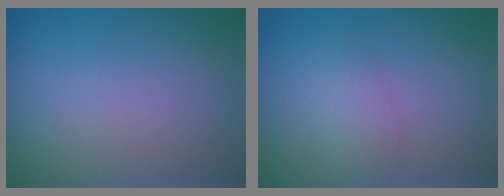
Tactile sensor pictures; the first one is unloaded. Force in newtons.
{"total": 2.0, "press": 2.0, "slide": 0.1}